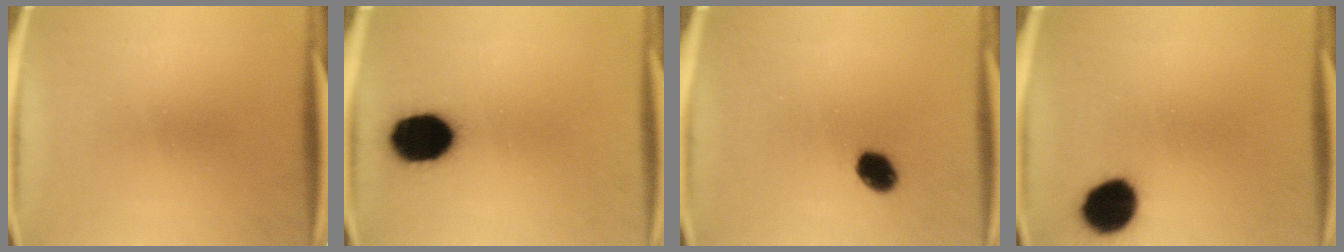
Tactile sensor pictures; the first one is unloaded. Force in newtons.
{"total": 14.7}
{"total": 5.7}
{"total": 10.7}